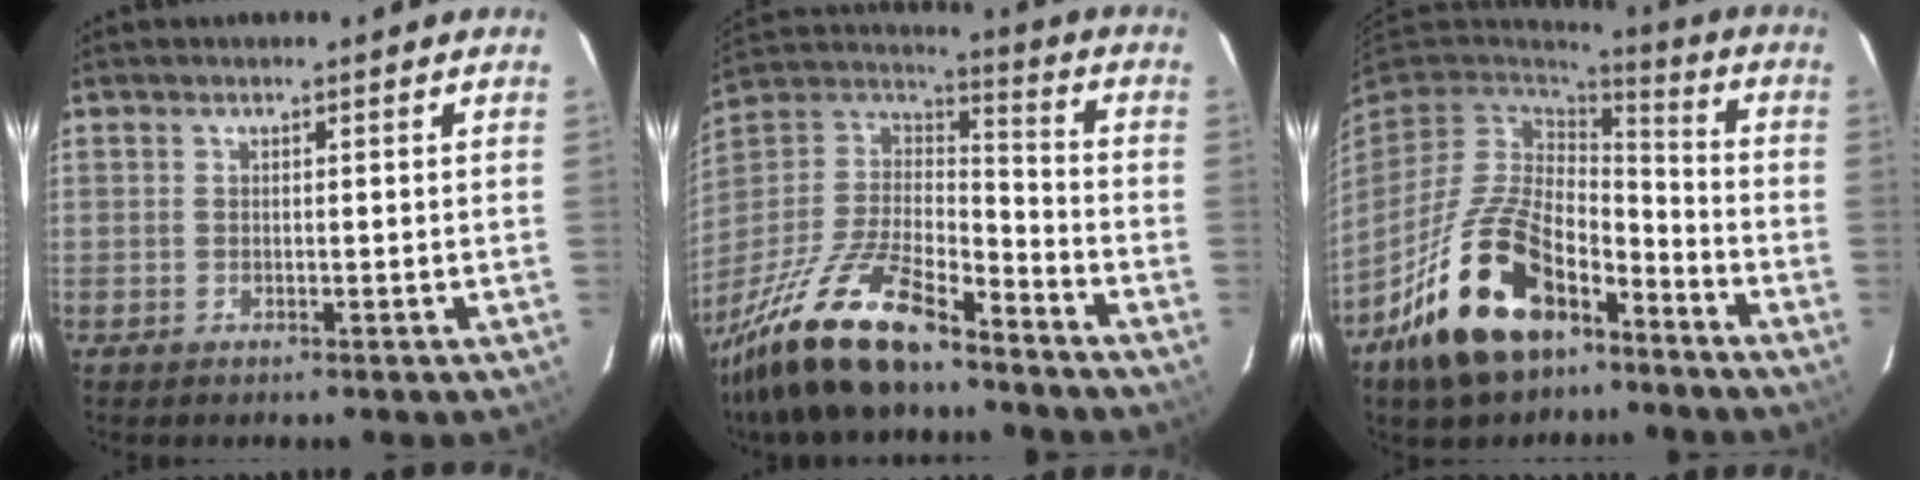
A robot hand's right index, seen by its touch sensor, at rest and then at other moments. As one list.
[{"total": 22.4, "force": [-16.3, 7.1, 13.6], "torque": [-0.284, -0.021, -0.291]}, {"total": 20.9, "force": [-11.5, 11.6, 13.0], "torque": [-0.270, -0.002, -0.188]}]